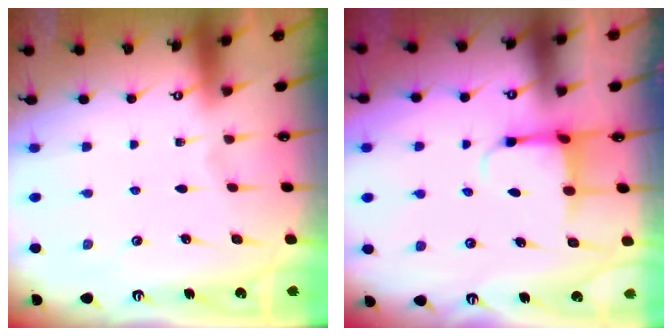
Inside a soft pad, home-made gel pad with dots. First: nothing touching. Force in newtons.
{"total": 3.7, "press": 3.3, "slide": 1.6}